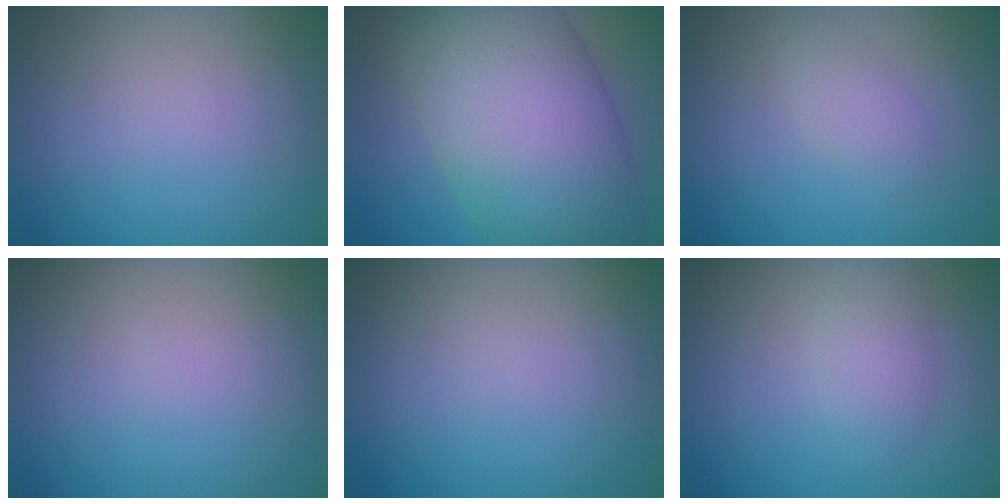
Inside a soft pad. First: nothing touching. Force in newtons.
{"total": 13.9, "press": 13.9, "slide": 0.5}
{"total": 1.7, "press": 1.7, "slide": 0.1}
{"total": 0.0}
{"total": 0.0}
{"total": 2.3, "press": 2.3, "slide": 0.1}